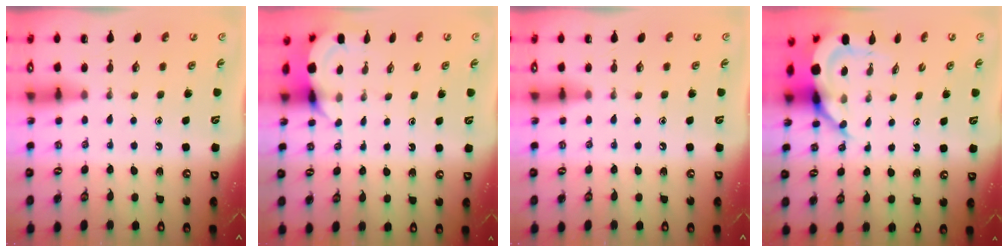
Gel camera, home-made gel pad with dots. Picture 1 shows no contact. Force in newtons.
{"total": 5.0, "press": 4.9, "slide": 0.5}
{"total": 0.0}
{"total": 7.7, "press": 7.6, "slide": 1.0}